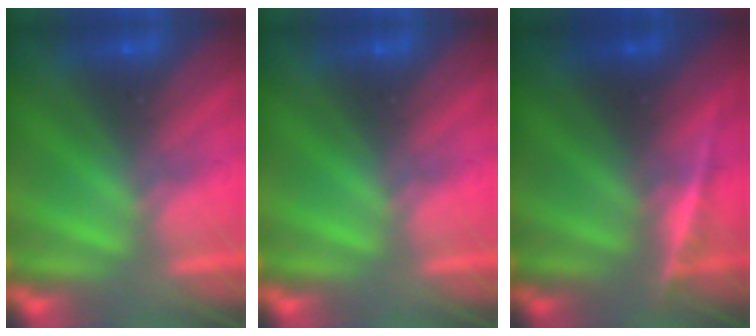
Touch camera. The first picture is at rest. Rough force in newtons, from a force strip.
{"total": 0.0}
{"total": 4.4}